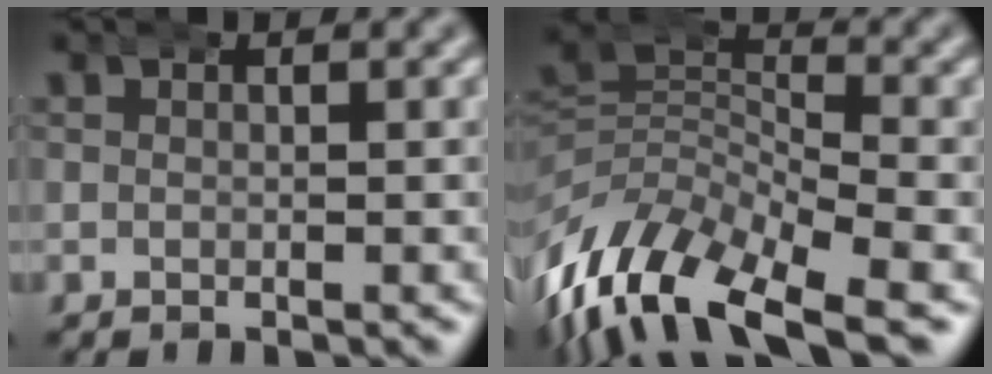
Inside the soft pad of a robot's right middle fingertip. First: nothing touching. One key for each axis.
{"total": 12.3, "fx": -5.2, "fy": 8.0, "fz": 7.7, "tx": -0.176, "ty": -0.047, "tz": -0.068}